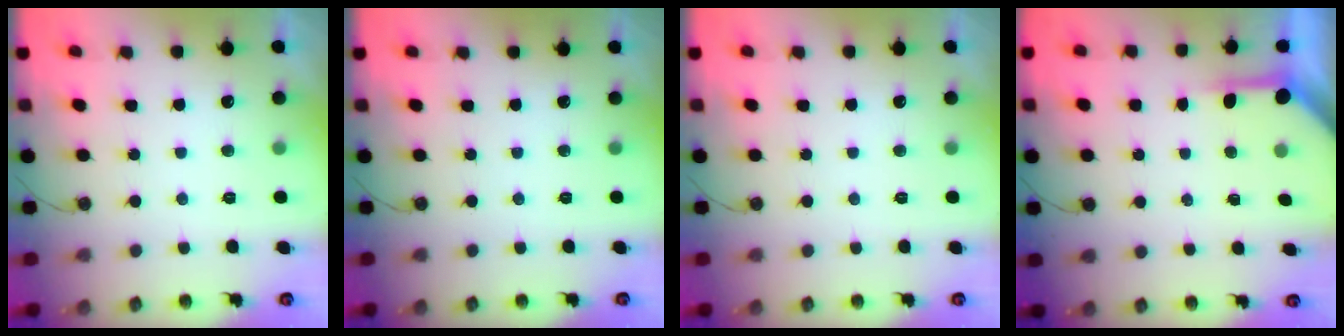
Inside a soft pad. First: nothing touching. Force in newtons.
{"total": 0.0}
{"total": 0.0}
{"total": 4.0, "press": 4.0, "slide": 0.5}